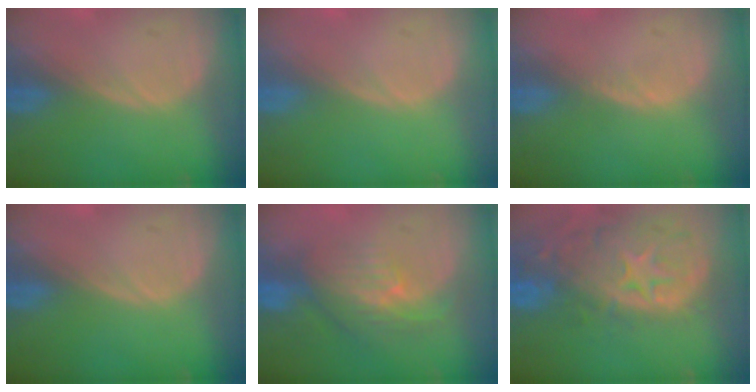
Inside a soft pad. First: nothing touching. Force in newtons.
{"total": 0.0}
{"total": 0.7, "press": 0.6, "slide": 0.3}
{"total": 0.0}
{"total": 7.9, "press": 7.0, "slide": 3.5}
{"total": 13.9, "press": 11.4, "slide": 8.1}